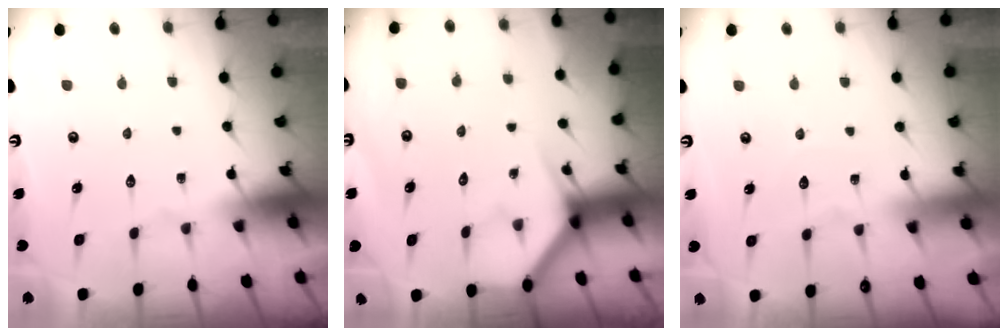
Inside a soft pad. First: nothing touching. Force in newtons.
{"total": 3.8, "press": 3.8, "slide": 0.3}
{"total": 2.9, "press": 2.9, "slide": 0.2}